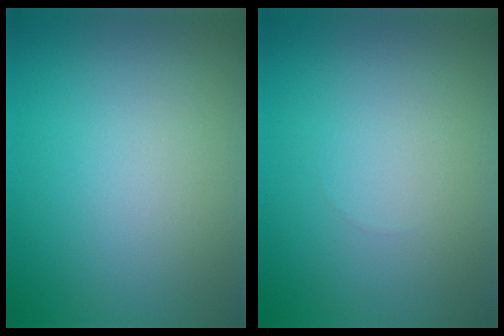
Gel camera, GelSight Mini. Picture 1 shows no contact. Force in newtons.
{"total": 0.0}